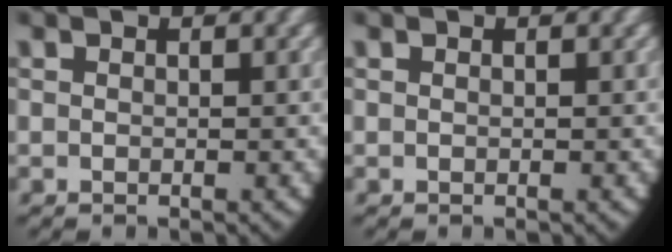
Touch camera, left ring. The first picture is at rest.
{"total": 0.0}